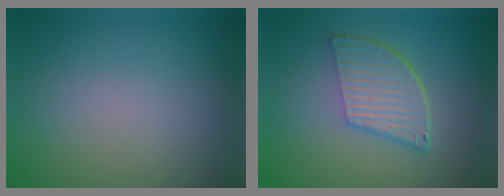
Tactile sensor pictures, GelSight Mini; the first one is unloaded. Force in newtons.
{"total": 6.1, "press": 4.1, "slide": 4.5}